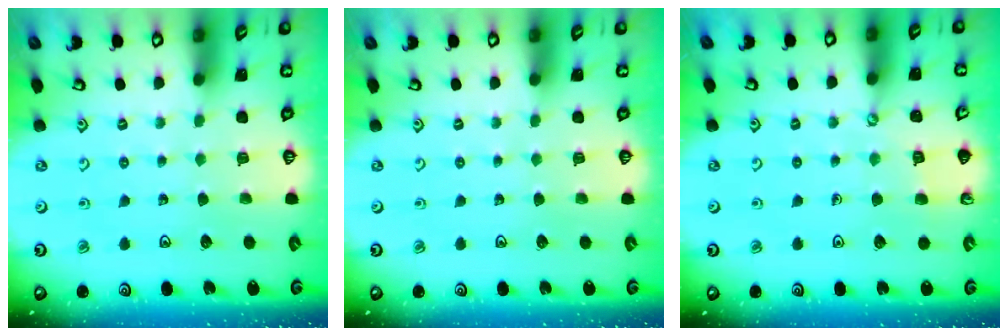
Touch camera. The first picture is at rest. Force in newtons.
{"total": 0.0}
{"total": 3.2, "press": 3.1, "slide": 0.5}